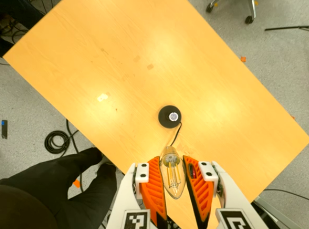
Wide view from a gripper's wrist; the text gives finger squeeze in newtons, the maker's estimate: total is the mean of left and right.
{"total": 10.3, "left": 9.8, "right": 10.9}